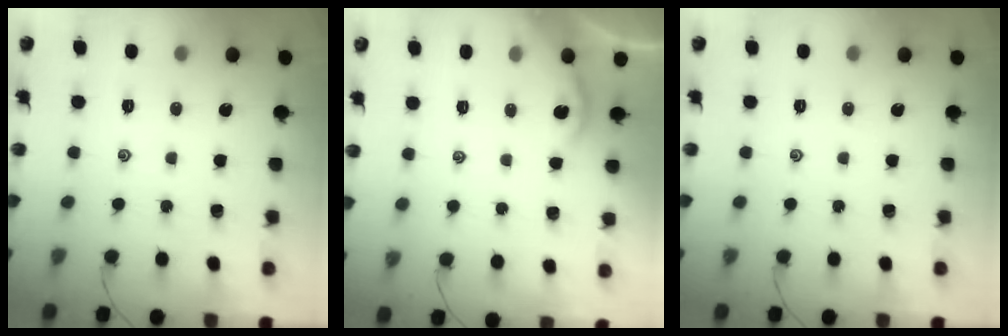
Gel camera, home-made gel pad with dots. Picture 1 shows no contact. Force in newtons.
{"total": 1.8, "press": 1.7, "slide": 0.5}
{"total": 0.0}